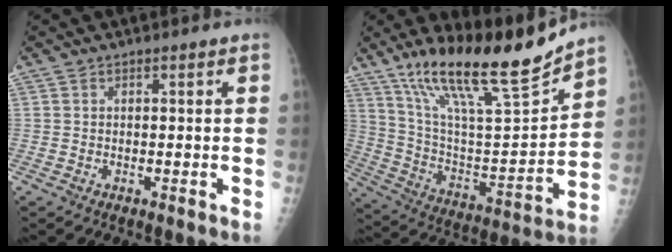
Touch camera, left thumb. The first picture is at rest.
{"total": 22.3, "force": [17.4, 3.2, 13.6], "torque": [-0.204, -0.084, 0.310]}